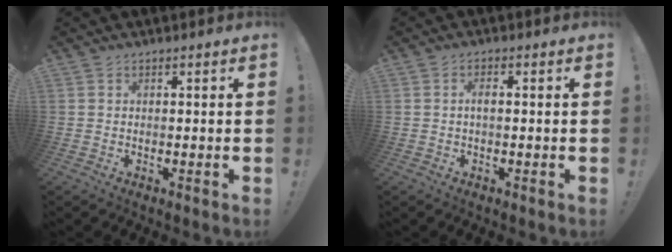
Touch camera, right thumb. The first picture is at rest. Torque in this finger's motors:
{"motor_torque": [-0.02, 0.10, 0.01, 0.06, 0.00]}